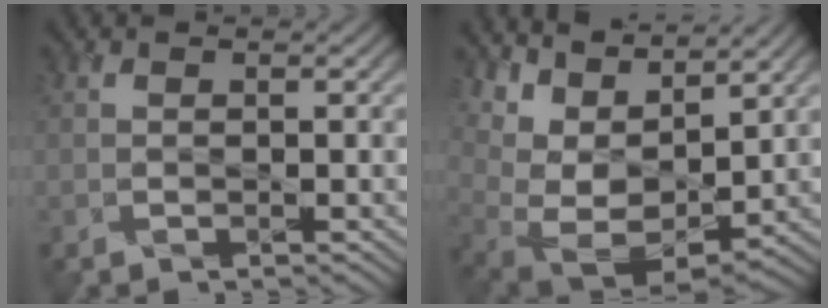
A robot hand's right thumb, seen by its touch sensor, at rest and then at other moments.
{"total": 11.5, "force": [7.7, 5.1, 6.8], "torque": [-0.168, 0.024, 0.144]}